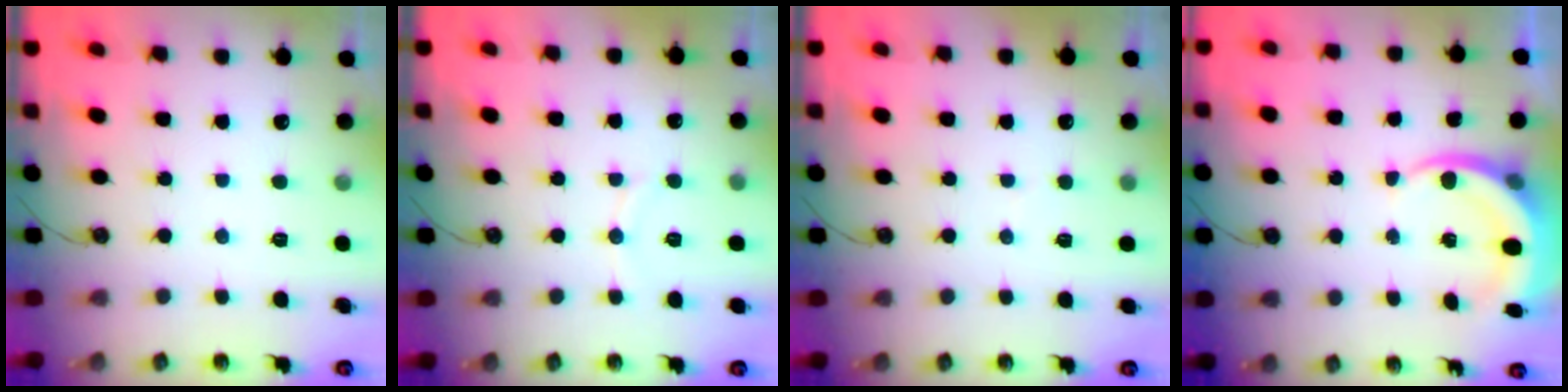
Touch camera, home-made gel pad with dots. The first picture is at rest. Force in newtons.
{"total": 4.5, "press": 4.5, "slide": 0.5}
{"total": 2.7, "press": 2.6, "slide": 0.2}
{"total": 6.2, "press": 6.1, "slide": 0.6}